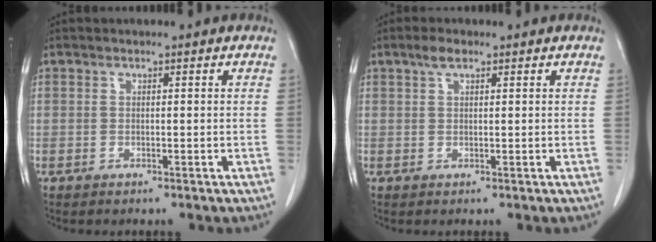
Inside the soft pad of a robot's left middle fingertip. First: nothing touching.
{"total": 2.0, "force": [1.3, 0.6, 1.4], "torque": [-0.030, 0.008, 0.026]}